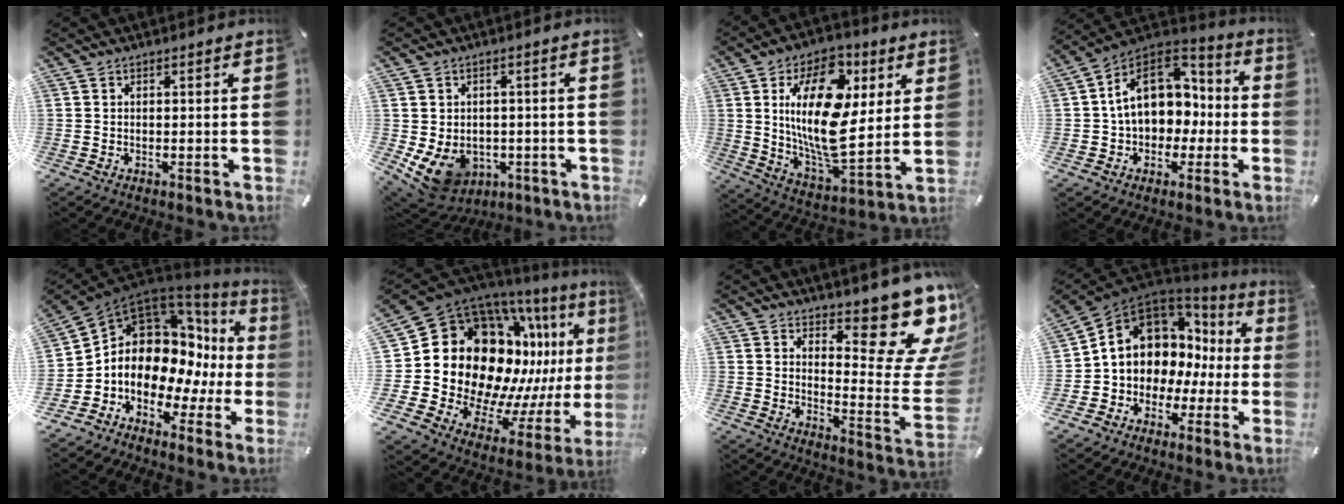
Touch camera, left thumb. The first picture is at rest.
{"total": 9.4, "force": [-2.7, 7.7, 4.6], "torque": [-0.101, -0.003, -0.050]}
{"total": 22.1, "force": [5.9, 11.9, 17.7], "torque": [-0.324, -0.023, 0.093]}
{"total": 16.4, "force": [1.1, 13.0, 10.0], "torque": [-0.175, 0.002, 0.021]}
{"total": 12.1, "force": [2.2, 9.8, 6.7], "torque": [-0.130, -0.059, 0.037]}
{"total": 24.7, "force": [5.7, 19.0, 14.7], "torque": [-0.277, -0.095, 0.147]}
{"total": 19.2, "force": [12.3, 8.0, 12.4], "torque": [-0.128, -0.119, 0.207]}
{"total": 9.7, "force": [3.4, 8.3, 3.7], "torque": [-0.076, -0.044, 0.061]}